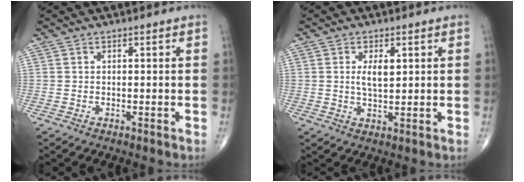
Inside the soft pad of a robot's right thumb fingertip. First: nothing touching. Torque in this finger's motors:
{"motor_torque": [0.00, 0.05, 0.49, 0.15, 0.15]}